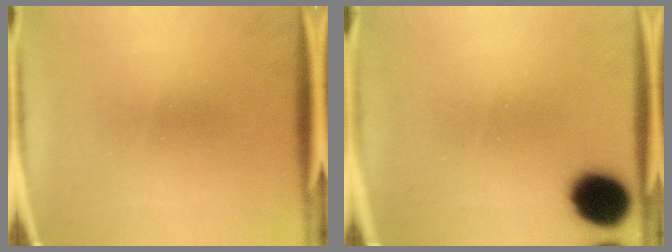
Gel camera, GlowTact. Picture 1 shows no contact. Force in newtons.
{"total": 12.0}